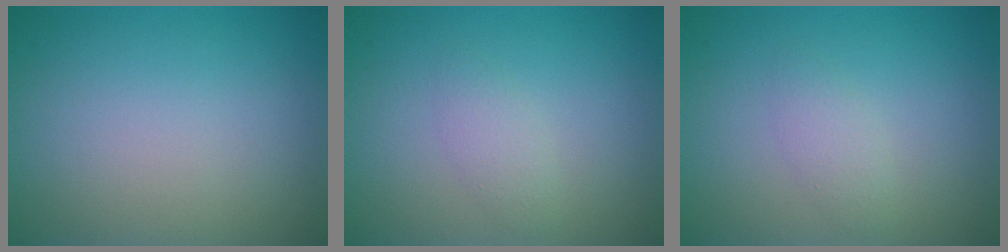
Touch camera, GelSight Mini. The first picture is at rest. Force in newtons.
{"total": 1.4, "press": 1.4, "slide": 0.0}
{"total": 1.4, "press": 1.4, "slide": 0.0}